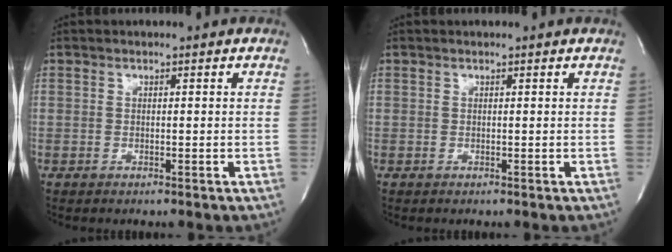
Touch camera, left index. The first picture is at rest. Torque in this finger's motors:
{"motor_torque": [0.14, -0.08, -0.03, 0.02]}